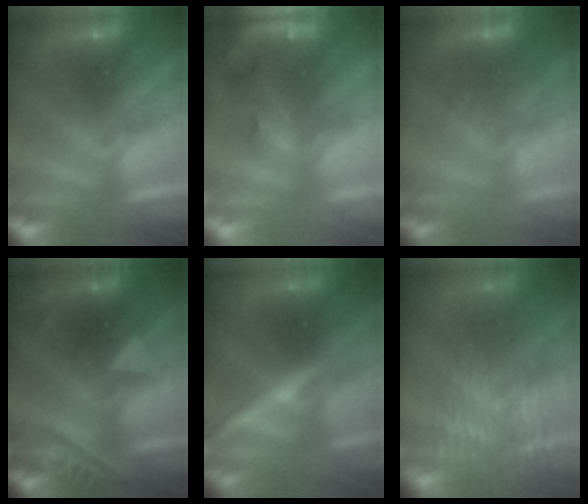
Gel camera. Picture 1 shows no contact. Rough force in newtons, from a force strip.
{"total": 7.6}
{"total": 2.7}
{"total": 2.4}
{"total": 2.4}
{"total": 4.4}